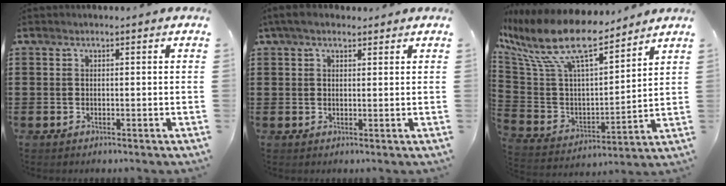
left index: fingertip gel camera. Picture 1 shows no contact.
{"total": 2.9, "force": [2.0, 1.2, 1.8], "torque": [-0.040, 0.008, 0.038]}
{"total": 13.5, "force": [9.8, 3.7, 8.4], "torque": [-0.209, -0.058, 0.169]}